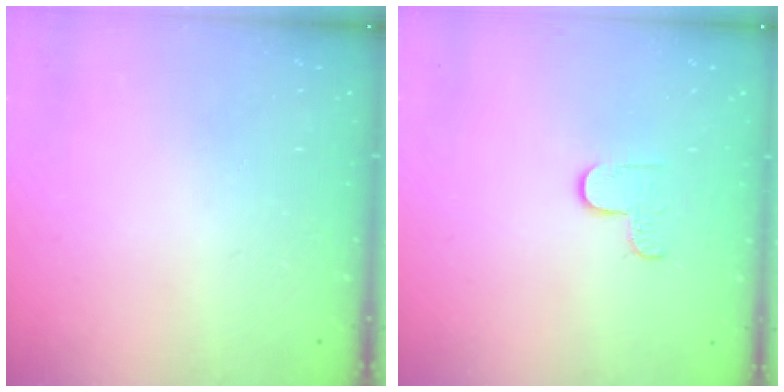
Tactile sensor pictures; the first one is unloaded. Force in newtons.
{"total": 3.1, "press": 3.1, "slide": 0.4}